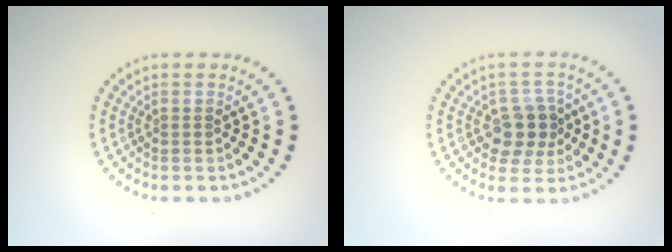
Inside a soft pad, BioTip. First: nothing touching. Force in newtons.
{"total": 3.6, "press": 3.4, "slide": 1.4}